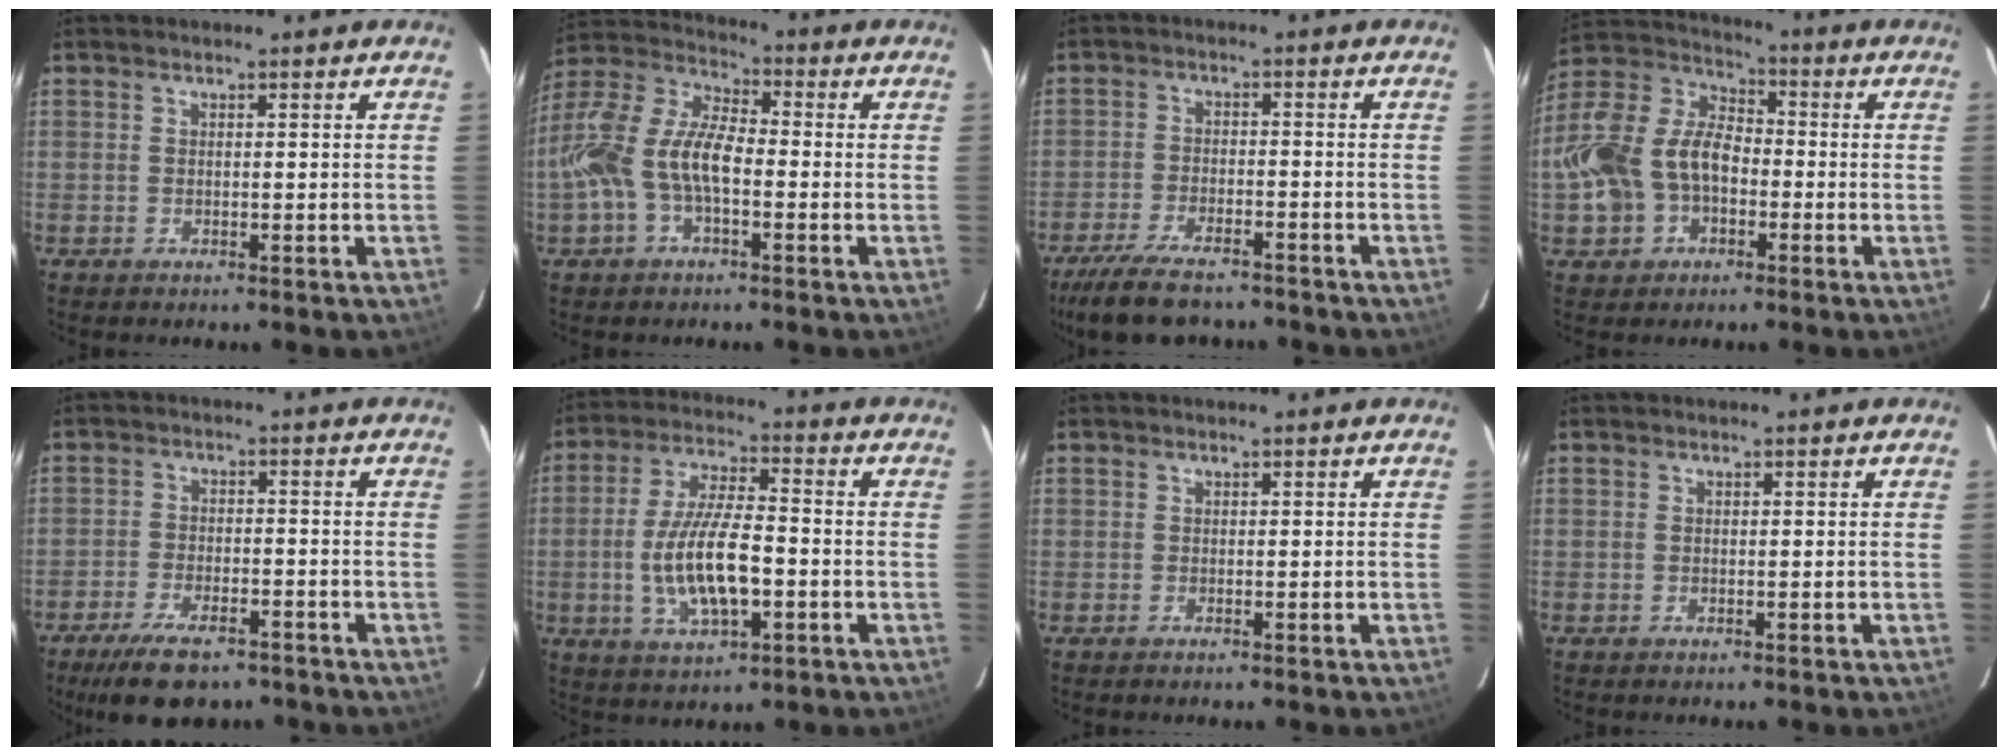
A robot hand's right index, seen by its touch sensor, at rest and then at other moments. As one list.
[{"total": 13.7, "force": [-3.1, 6.5, 11.6], "torque": [-0.244, 0.013, -0.065]}, {"total": 12.9, "force": [-10.6, 4.0, 6.0], "torque": [-0.139, -0.024, -0.179]}, {"total": 18.1, "force": [-4.4, 13.2, 11.6], "torque": [-0.281, 0.025, -0.082]}, {"total": 11.1, "force": [-8.3, 4.3, 5.9], "torque": [-0.134, -0.014, -0.135]}, {"total": 12.9, "force": [-2.8, 4.5, 11.8], "torque": [-0.238, -0.005, -0.044]}, {"total": 0.5, "force": [-0.3, 0.4, -0.1], "torque": [0.002, 0.002, -0.006]}, {"total": 0.0}]